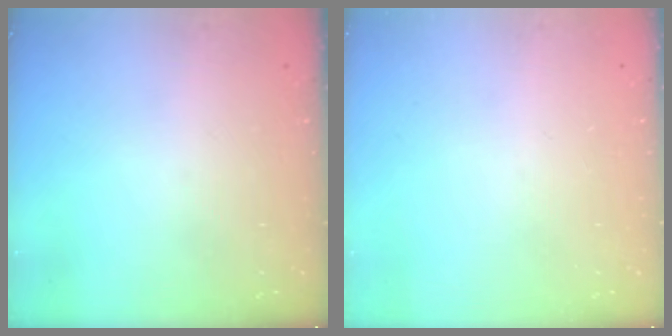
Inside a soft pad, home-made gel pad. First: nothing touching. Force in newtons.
{"total": 0.0}